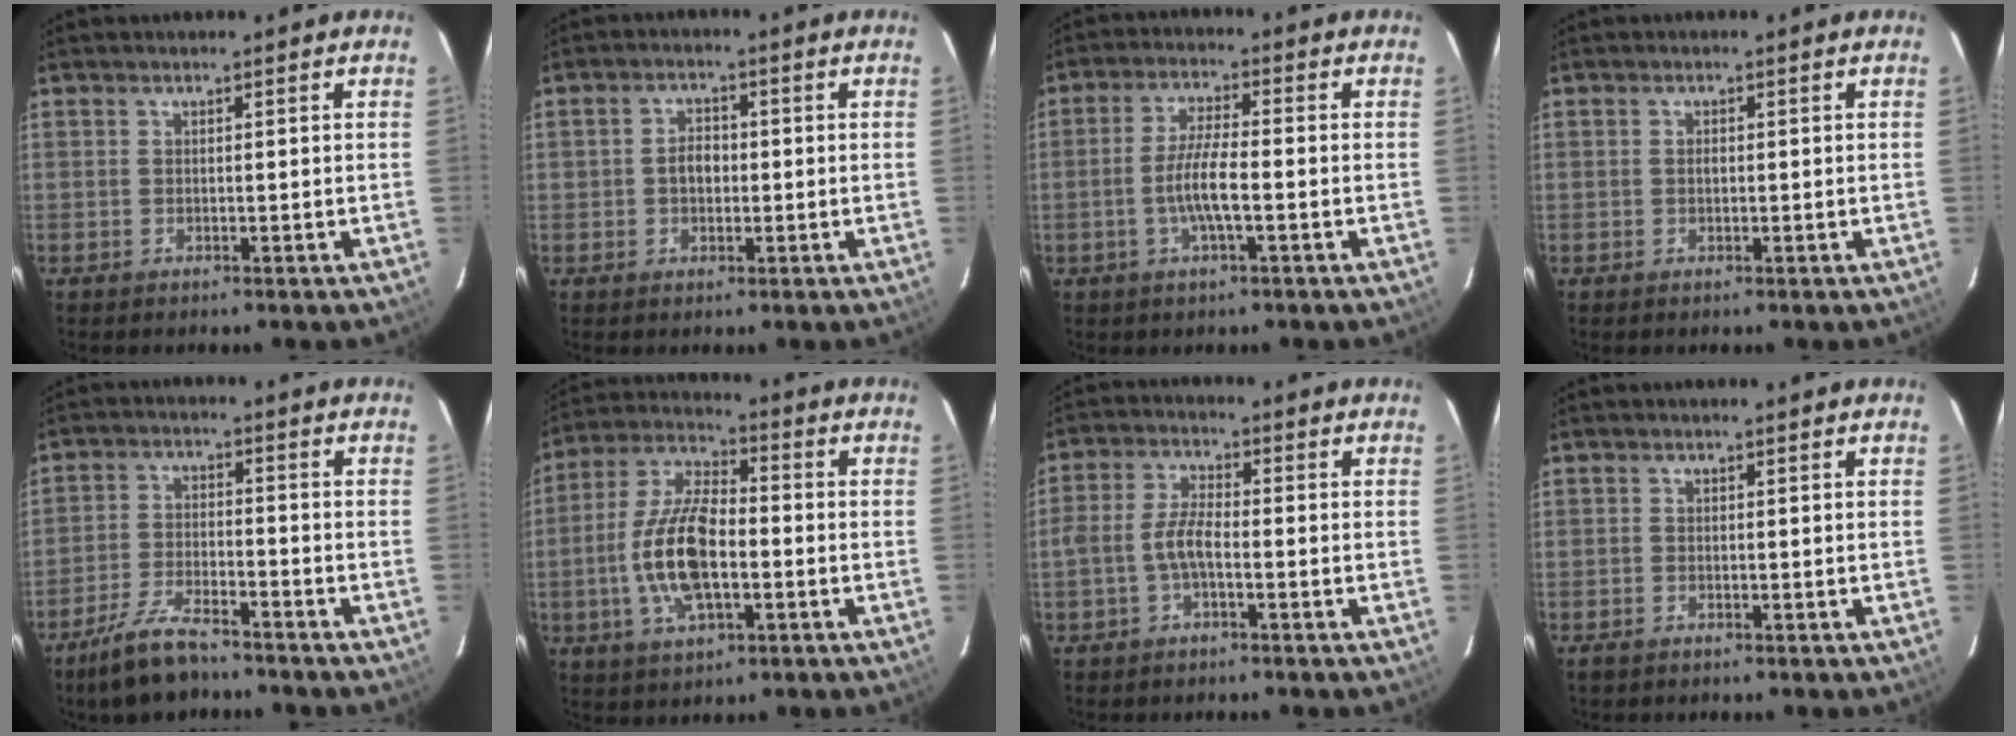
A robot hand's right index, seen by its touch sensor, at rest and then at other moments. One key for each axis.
{"total": 3.4, "fx": -0.3, "fy": 2.7, "fz": 2.1, "tx": -0.038, "ty": 0.009, "tz": -0.004}
{"total": 6.4, "fx": -1.8, "fy": 0.9, "fz": 6.1, "tx": -0.122, "ty": -0.001, "tz": -0.036}
{"total": 0.8, "fx": -0.1, "fy": 0.7, "fz": 0.5, "tx": -0.008, "ty": 0.003, "tz": -0.002}
{"total": 9.7, "fx": -7.8, "fy": 2.8, "fz": 5.1, "tx": -0.122, "ty": -0.010, "tz": -0.141}
{"total": 14.0, "fx": -3.1, "fy": 6.0, "fz": 12.3, "tx": -0.258, "ty": 0.003, "tz": -0.059}
{"total": 4.6, "fx": -1.9, "fy": 1.5, "fz": 3.9, "tx": -0.089, "ty": 0.013, "tz": -0.037}
{"total": 0.9, "fx": -0.7, "fy": 0.4, "fz": 0.3, "tx": -0.009, "ty": -0.003, "tz": -0.016}